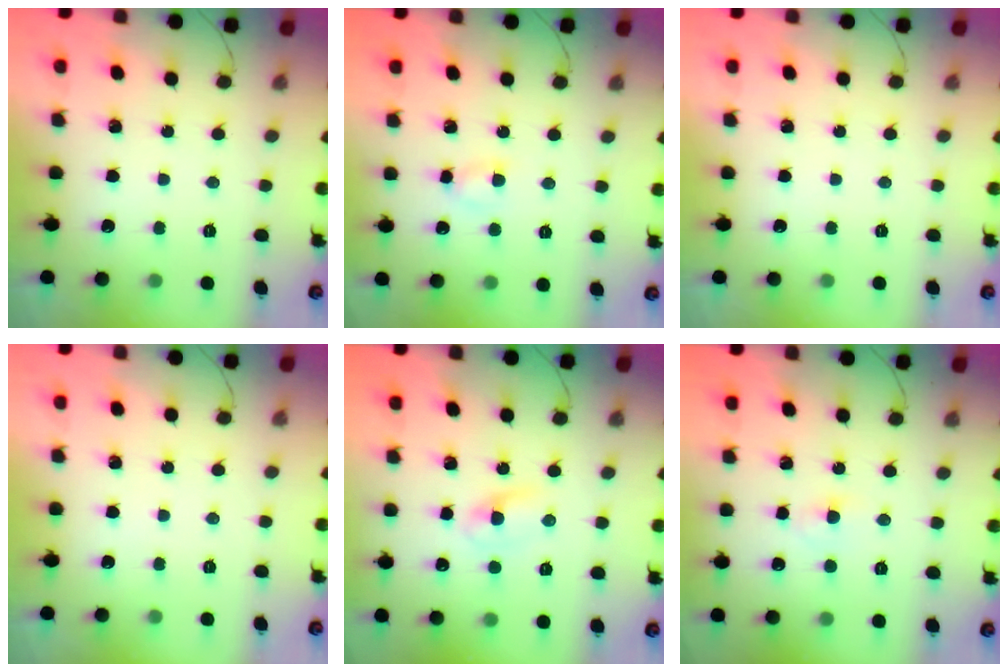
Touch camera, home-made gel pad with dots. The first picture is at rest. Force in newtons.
{"total": 3.4, "press": 3.2, "slide": 1.2}
{"total": 0.0}
{"total": 0.0}
{"total": 2.9, "press": 2.6, "slide": 1.3}
{"total": 2.3, "press": 2.1, "slide": 1.0}